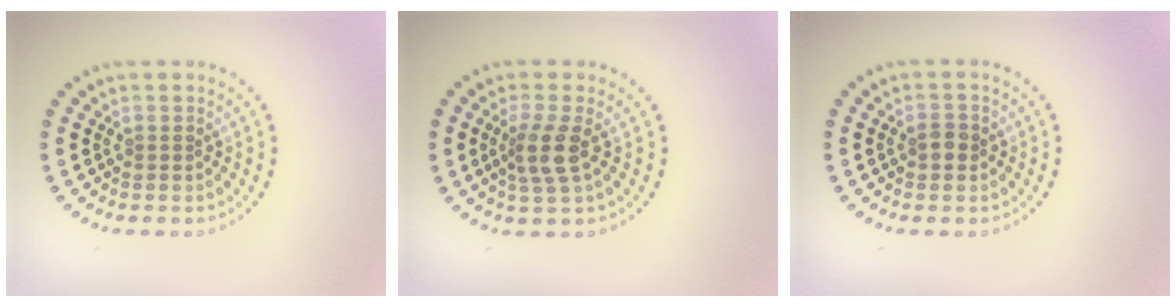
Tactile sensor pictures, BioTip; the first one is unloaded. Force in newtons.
{"total": 2.7, "press": 2.2, "slide": 1.6}
{"total": 1.4, "press": 1.4, "slide": 0.1}